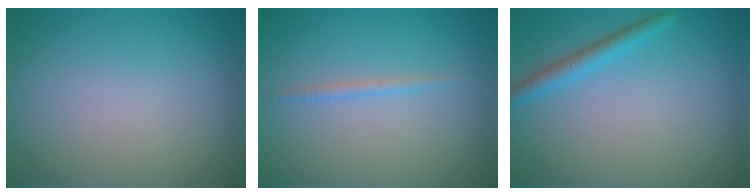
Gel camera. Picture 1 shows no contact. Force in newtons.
{"total": 0.8, "press": 0.8, "slide": 0.0}
{"total": 1.9, "press": 1.9, "slide": 0.2}